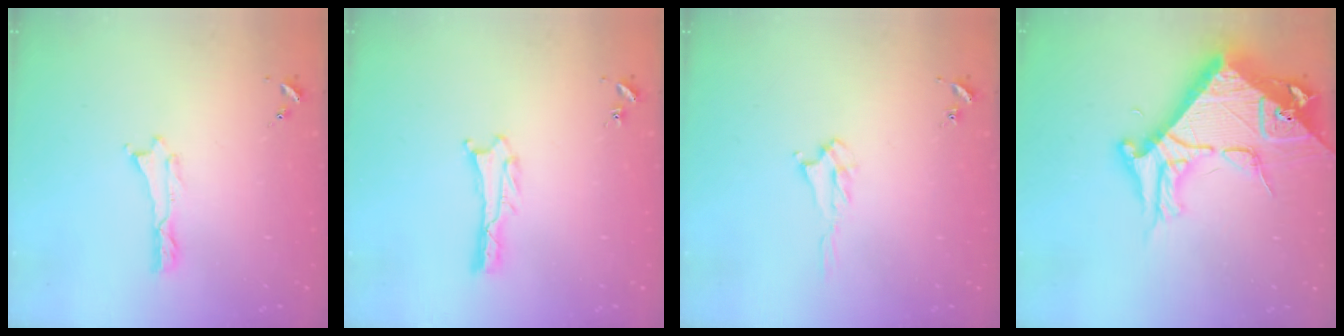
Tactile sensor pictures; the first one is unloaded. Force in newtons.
{"total": 0.6, "press": 0.6, "slide": 0.1}
{"total": 3.1, "press": 3.1, "slide": 0.5}
{"total": 13.0, "press": 12.9, "slide": 1.4}